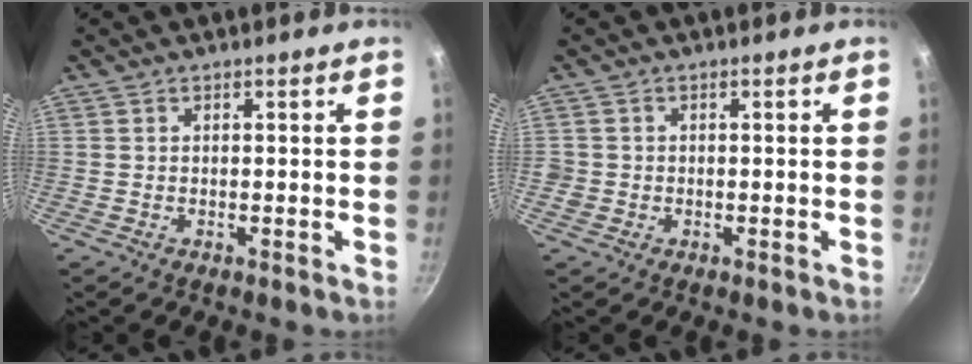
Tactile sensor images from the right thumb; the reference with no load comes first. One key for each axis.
{"total": 1.7, "fx": -0.5, "fy": 1.6, "fz": 0.4, "tx": -0.004, "ty": 0.002, "tz": -0.008}